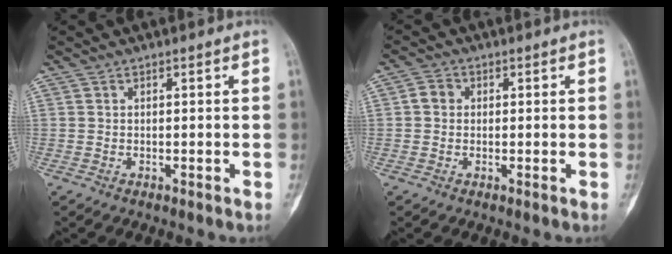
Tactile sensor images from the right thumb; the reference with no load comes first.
{"total": 2.5, "force": [0.2, 2.2, 1.1], "torque": [-0.010, 0.008, -0.002]}